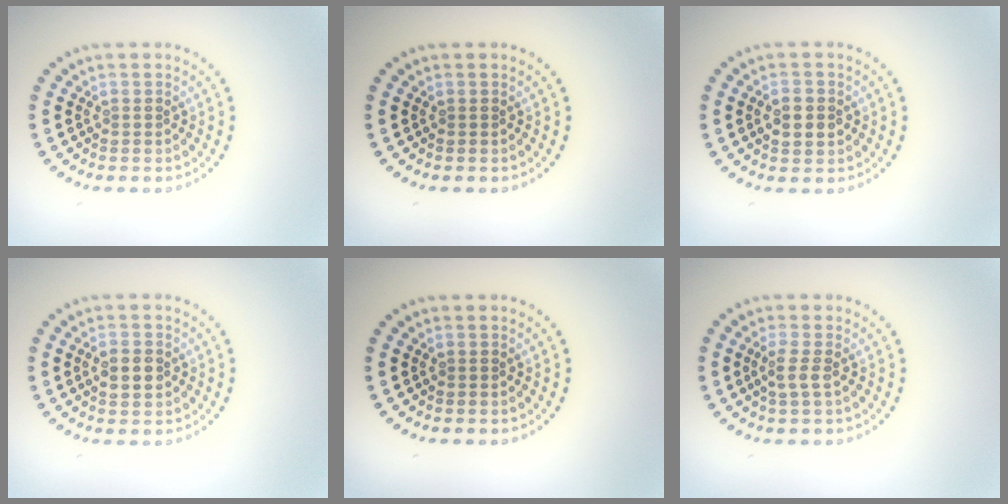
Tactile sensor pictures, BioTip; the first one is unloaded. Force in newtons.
{"total": 0.0}
{"total": 2.2, "press": 2.2, "slide": 0.2}
{"total": 2.7, "press": 2.7, "slide": 0.0}
{"total": 0.0}
{"total": 1.5, "press": 1.3, "slide": 0.6}